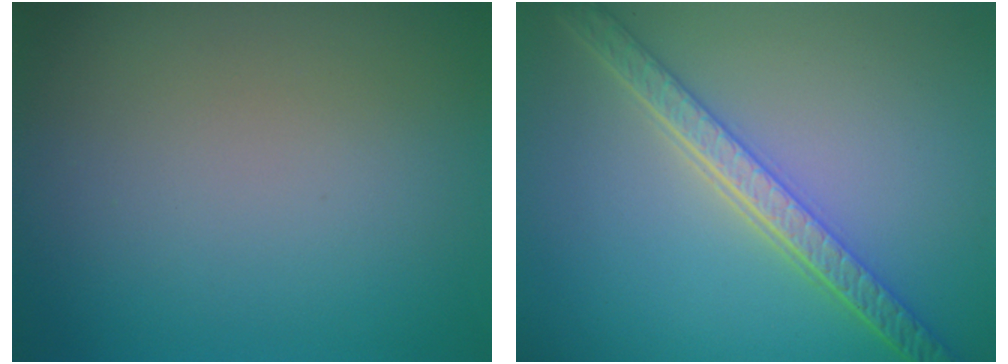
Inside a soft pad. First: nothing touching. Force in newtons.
{"total": 5.1, "press": 4.1, "slide": 3.0}